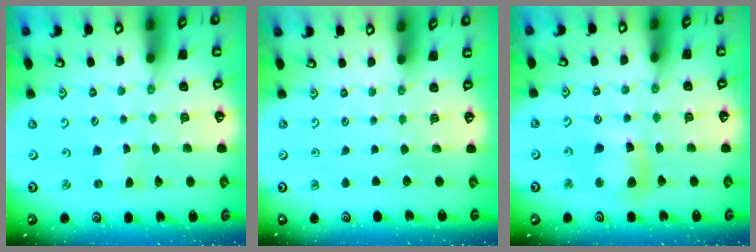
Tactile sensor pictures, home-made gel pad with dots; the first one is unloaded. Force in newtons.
{"total": 0.0}
{"total": 10.4, "press": 10.4, "slide": 1.2}